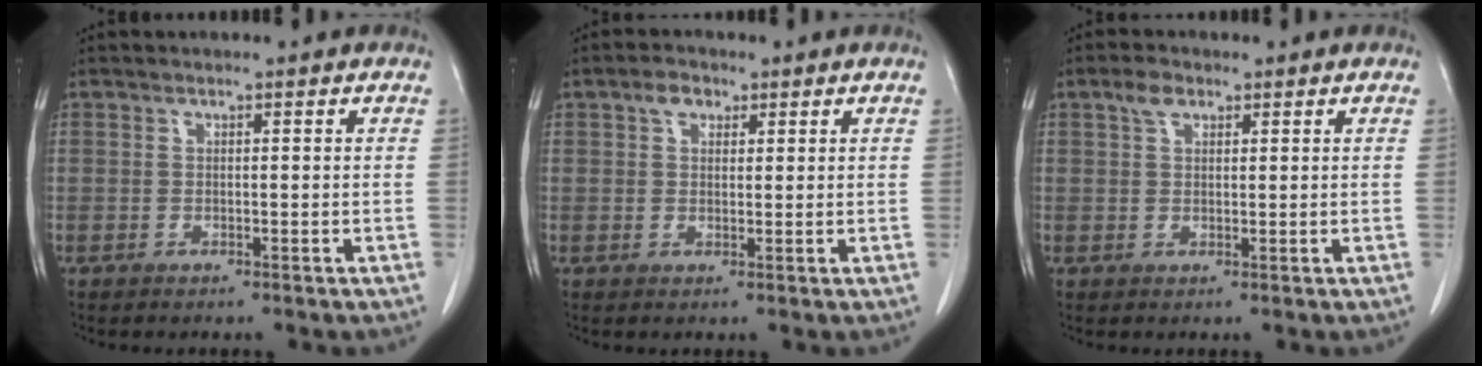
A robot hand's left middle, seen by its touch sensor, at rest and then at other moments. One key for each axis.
{"total": 2.7, "fx": 1.5, "fy": 1.7, "fz": 1.4, "tx": -0.026, "ty": 0.008, "tz": 0.027}
{"total": 2.4, "fx": 1.5, "fy": 1.3, "fz": 1.4, "tx": -0.028, "ty": 0.007, "tz": 0.029}